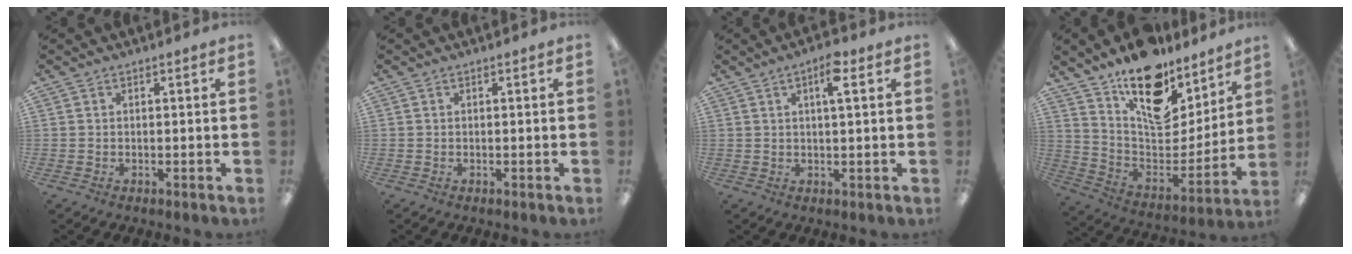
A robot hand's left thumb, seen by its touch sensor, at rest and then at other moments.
{"total": 0.0}
{"total": 5.3, "force": [2.5, 1.3, 4.5], "torque": [-0.072, -0.001, 0.036]}
{"total": 18.5, "force": [13.1, 9.5, 8.9], "torque": [-0.134, -0.107, 0.234]}